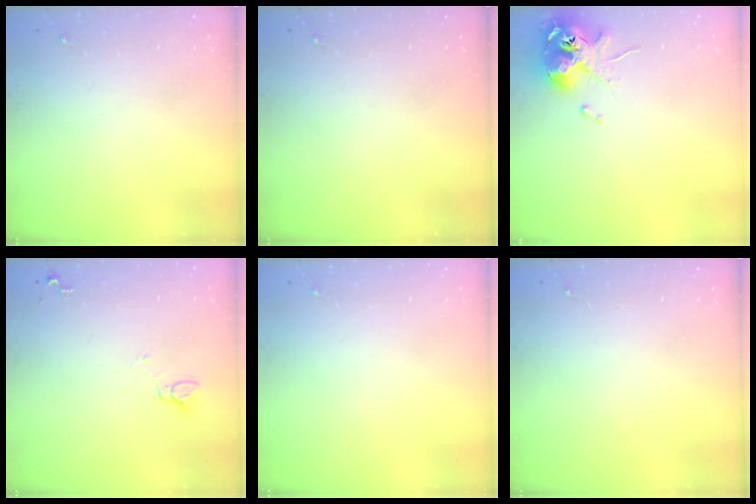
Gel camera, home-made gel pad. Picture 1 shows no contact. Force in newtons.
{"total": 0.0}
{"total": 11.6, "press": 11.4, "slide": 2.1}
{"total": 4.3, "press": 4.3, "slide": 0.4}
{"total": 0.0}
{"total": 0.0}